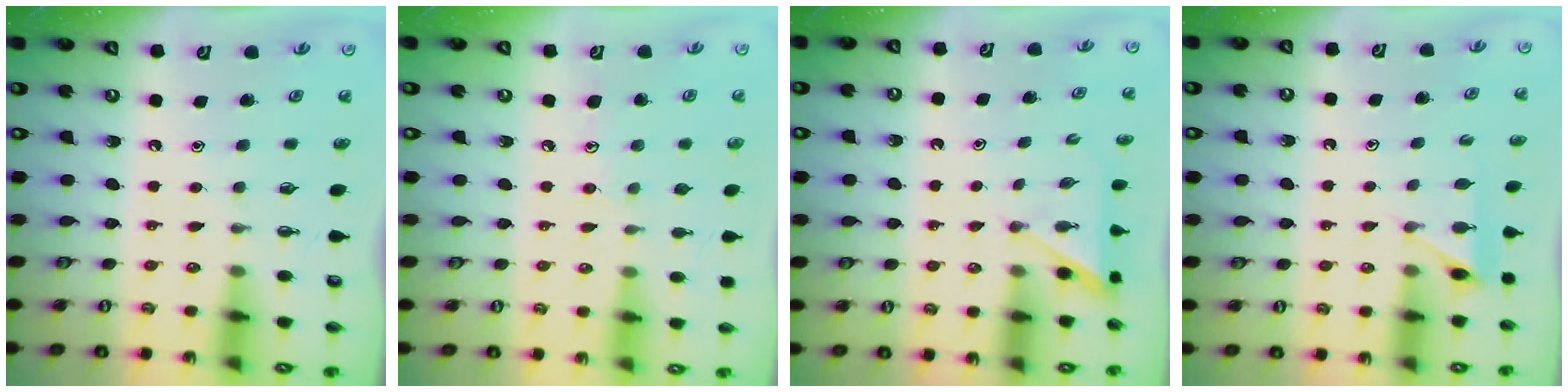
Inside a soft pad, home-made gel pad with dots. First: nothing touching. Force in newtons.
{"total": 5.7, "press": 5.7, "slide": 0.5}
{"total": 2.2, "press": 2.2, "slide": 0.2}
{"total": 3.7, "press": 3.7, "slide": 0.3}